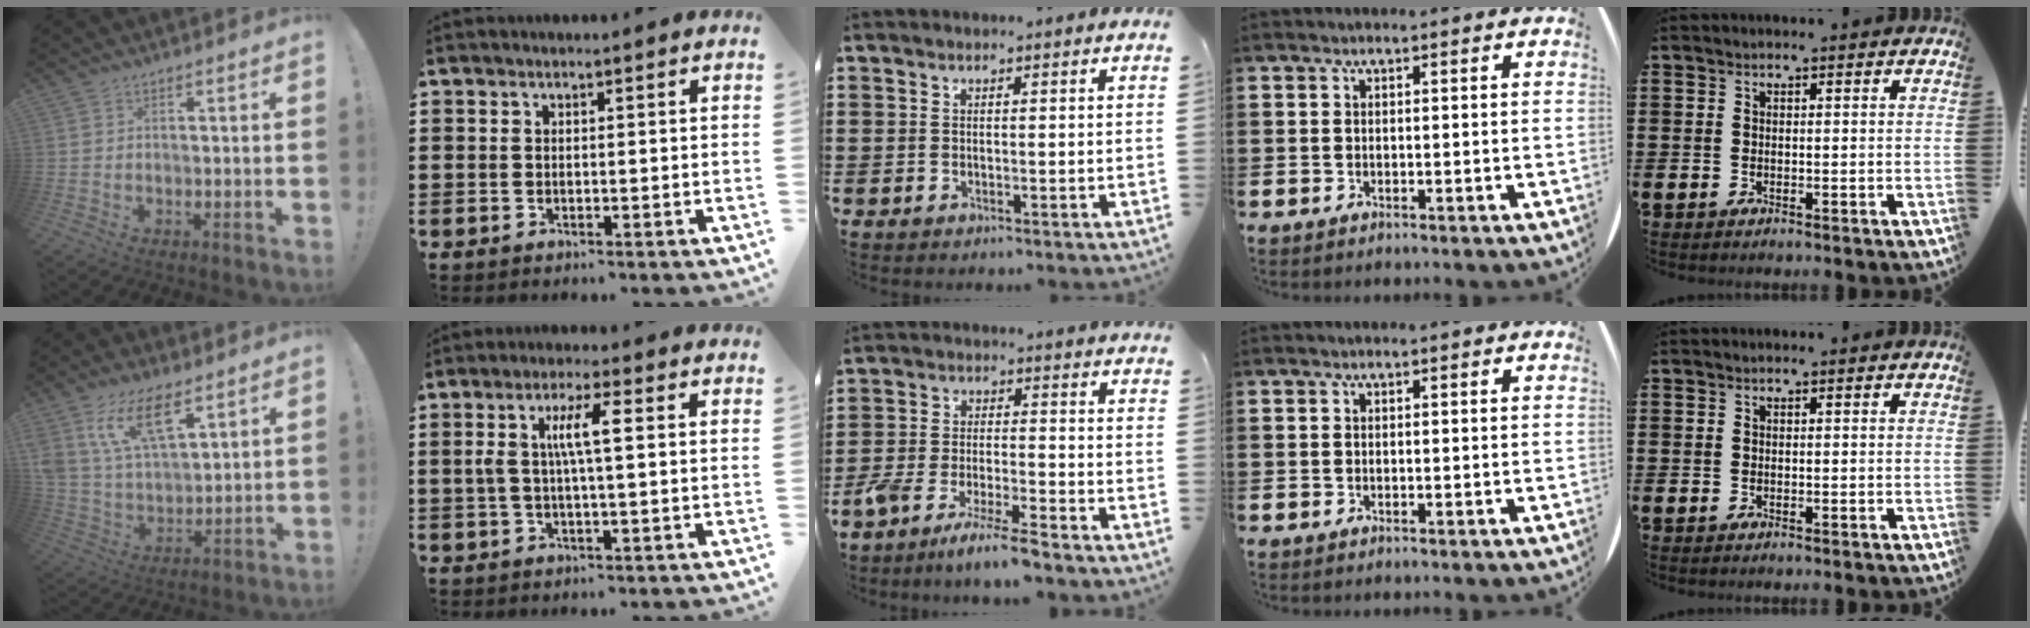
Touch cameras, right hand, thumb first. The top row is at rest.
{"thumb": {"total": 15.3, "force": [8.9, 7.1, 10.1], "torque": [-0.209, -0.037, 0.163]}, "index": {"total": 6.0, "force": [0.8, 1.1, 5.9], "torque": [-0.120, 0.003, 0.005]}, "middle": {"total": 6.3, "force": [-5.8, -0.3, 2.5], "torque": [-0.058, -0.014, -0.114]}}